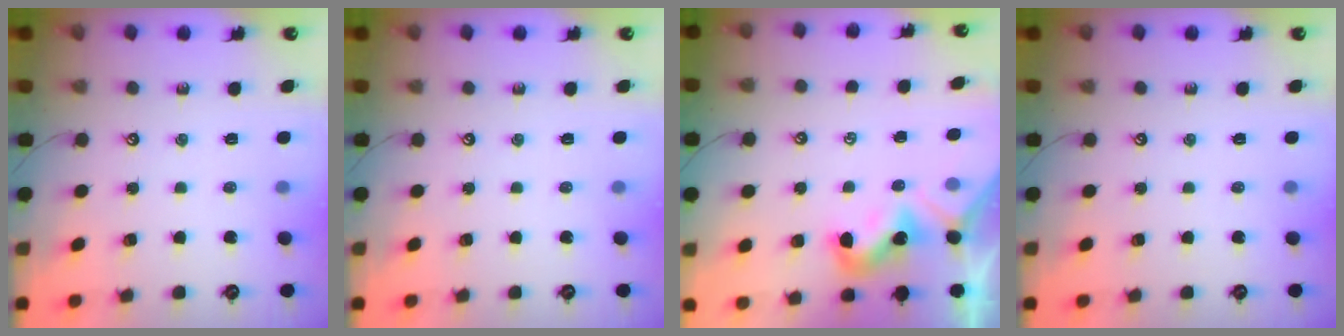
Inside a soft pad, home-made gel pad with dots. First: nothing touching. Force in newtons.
{"total": 0.0}
{"total": 1.9, "press": 1.8, "slide": 0.3}
{"total": 0.0}